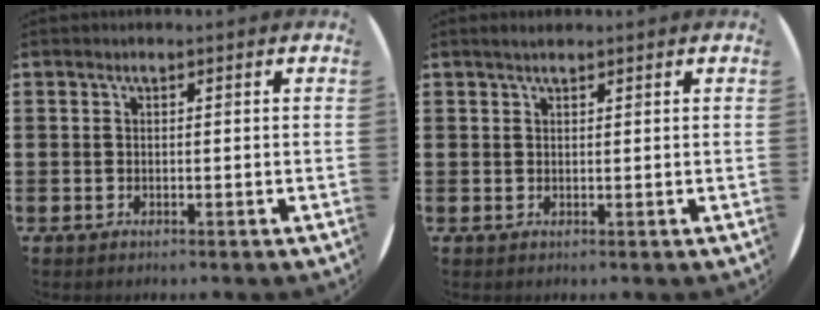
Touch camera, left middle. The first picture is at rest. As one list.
[{"total": 1.0, "force": [0.9, 0.2, 0.4], "torque": [-0.007, 0.004, 0.016]}]